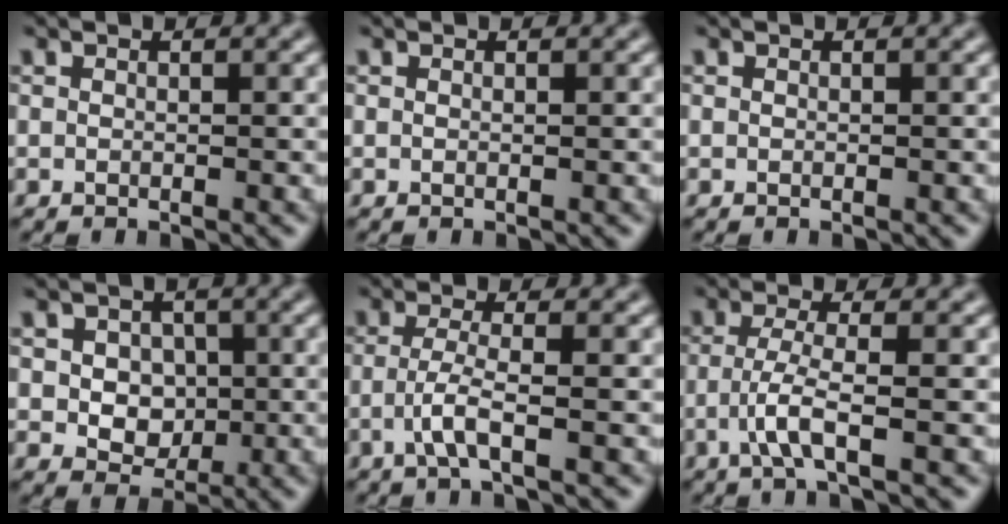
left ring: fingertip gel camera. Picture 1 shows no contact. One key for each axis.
{"total": 0.0}
{"total": 0.0}
{"total": 3.7, "fx": 0.2, "fy": 3.0, "fz": 2.0, "tx": -0.027, "ty": -0.001, "tz": -0.005}
{"total": 2.5, "fx": -0.8, "fy": 0.3, "fz": 2.4, "tx": -0.053, "ty": 0.002, "tz": -0.025}
{"total": 2.8, "fx": -1.0, "fy": 0.3, "fz": 2.6, "tx": -0.060, "ty": 0.003, "tz": -0.028}